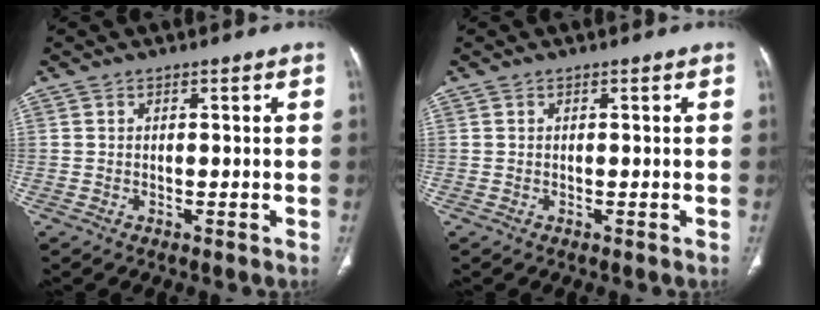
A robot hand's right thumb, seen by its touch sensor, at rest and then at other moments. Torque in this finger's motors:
{"motor_torque": [0.00, 0.00, -0.05, -0.05, 0.00]}